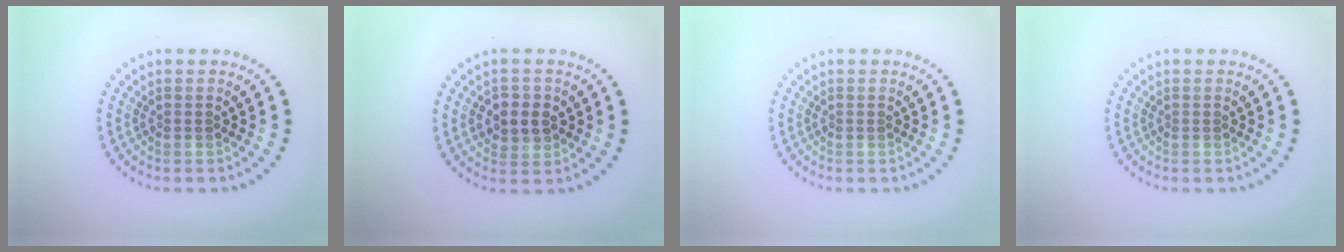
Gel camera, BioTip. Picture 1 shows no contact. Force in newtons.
{"total": 2.7, "press": 2.6, "slide": 0.6}
{"total": 0.0}
{"total": 0.0}